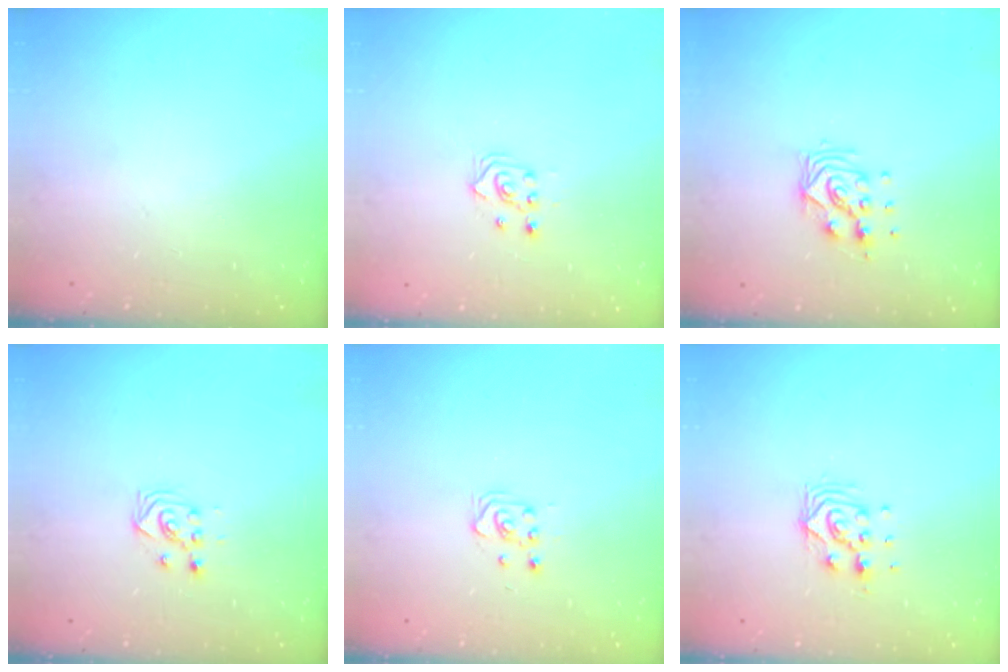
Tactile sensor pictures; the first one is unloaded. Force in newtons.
{"total": 2.9, "press": 2.9, "slide": 0.2}
{"total": 8.8, "press": 8.7, "slide": 0.9}
{"total": 2.7, "press": 2.7, "slide": 0.3}
{"total": 3.6, "press": 3.4, "slide": 1.1}
{"total": 8.6, "press": 8.6, "slide": 0.7}